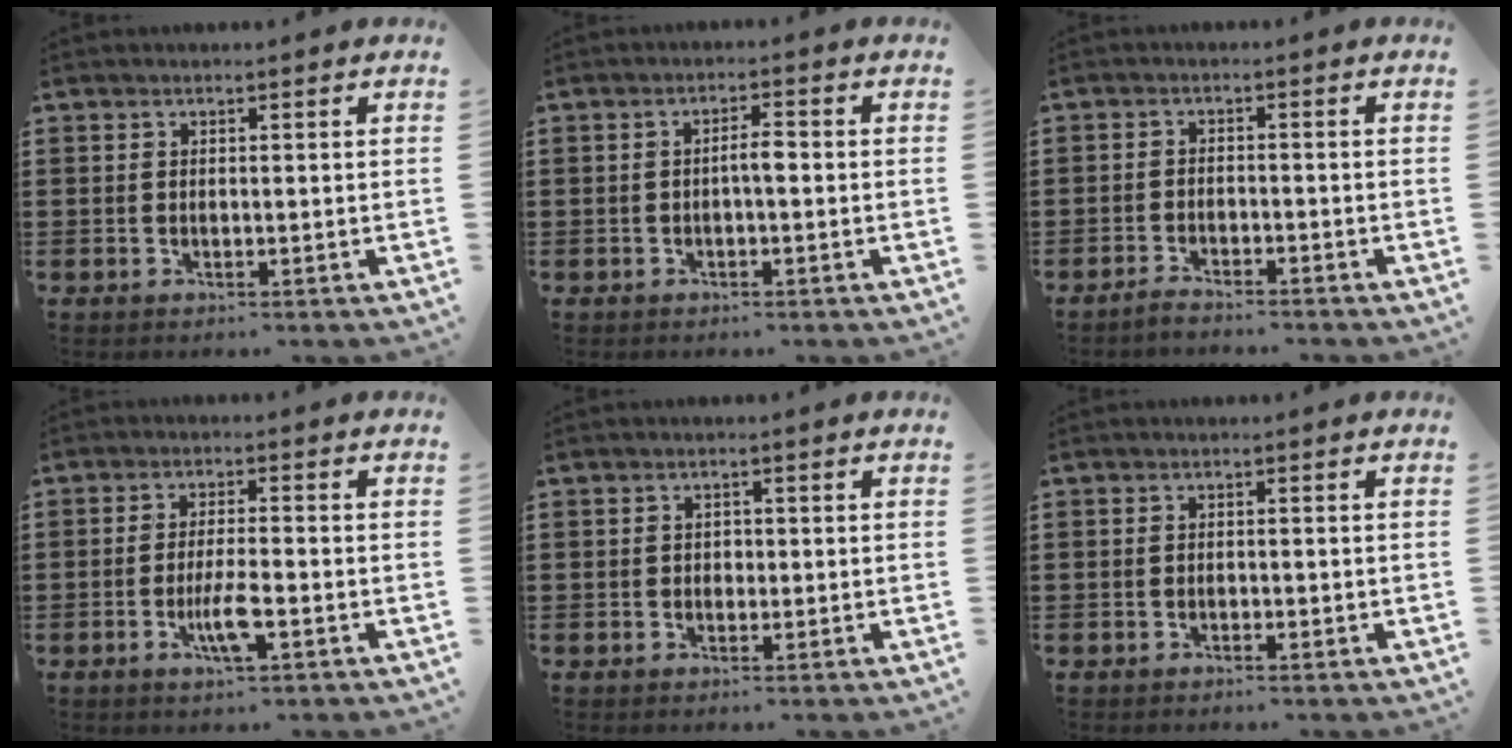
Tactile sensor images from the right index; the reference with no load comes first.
{"total": 2.4, "force": [-0.4, 0.6, 2.3], "torque": [-0.042, 0.004, -0.008]}
{"total": 2.0, "force": [-2.0, 0.0, 0.2], "torque": [-0.007, 0.003, -0.039]}
{"total": 5.0, "force": [-2.1, 0.8, 4.5], "torque": [-0.094, -0.009, -0.041]}
{"total": 0.9, "force": [-0.1, 0.7, 0.5], "torque": [-0.012, 0.002, -0.003]}
{"total": 0.7, "force": [-0.6, 0.2, 0.3], "torque": [-0.009, -0.002, -0.011]}